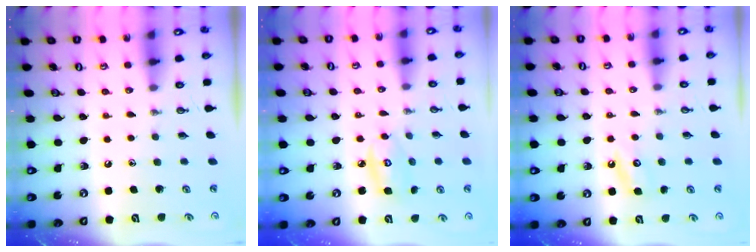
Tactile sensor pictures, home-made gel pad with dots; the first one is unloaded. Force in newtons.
{"total": 5.9, "press": 5.9, "slide": 0.2}
{"total": 4.7, "press": 4.7, "slide": 0.7}